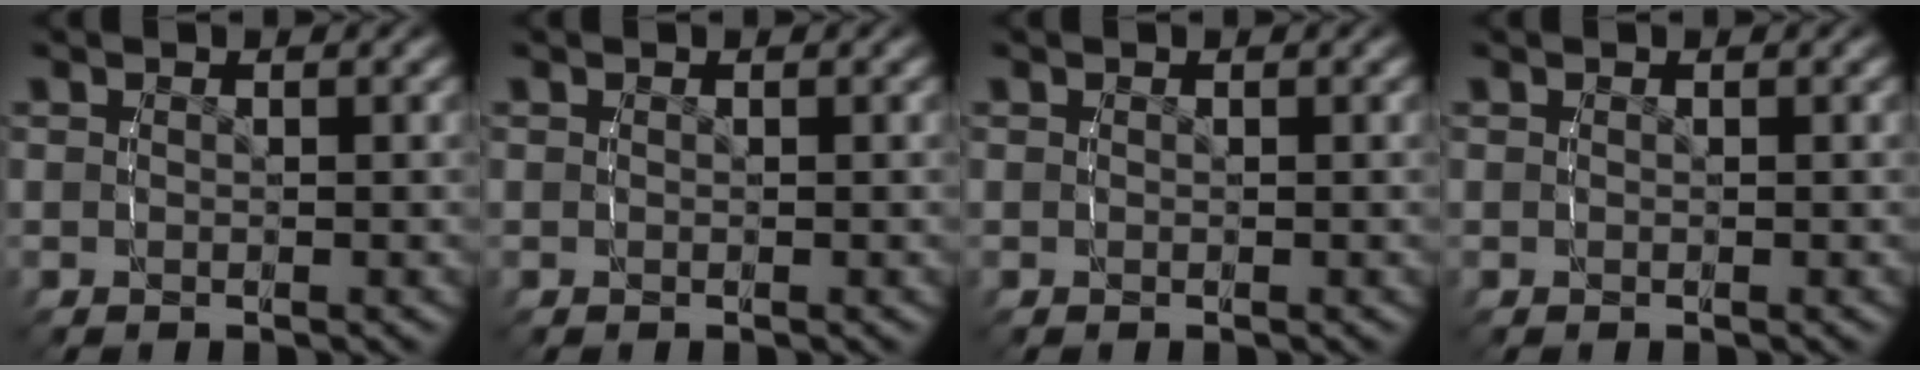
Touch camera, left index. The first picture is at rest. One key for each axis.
{"total": 0.0}
{"total": 0.0}
{"total": 0.0}